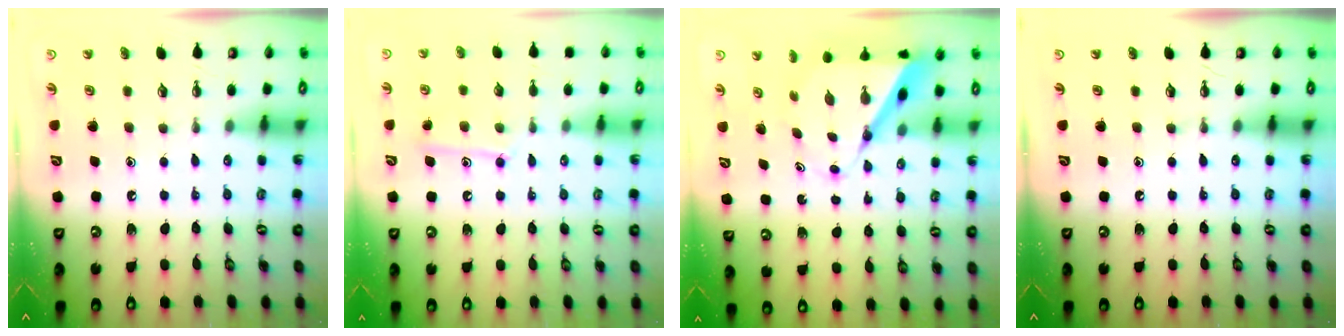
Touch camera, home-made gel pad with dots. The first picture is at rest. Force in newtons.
{"total": 10.8, "press": 10.8, "slide": 0.9}
{"total": 8.4, "press": 8.4, "slide": 0.6}
{"total": 0.0}